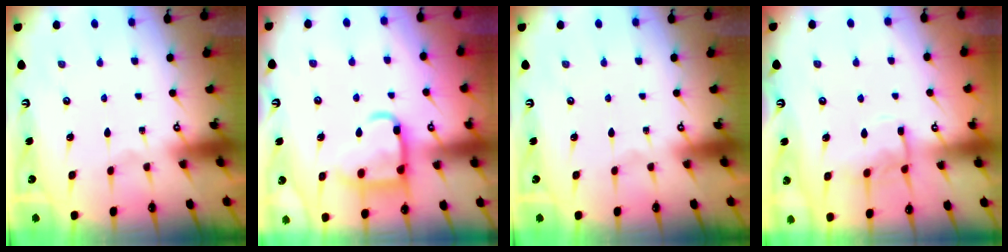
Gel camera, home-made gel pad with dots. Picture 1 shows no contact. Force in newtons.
{"total": 13.1, "press": 13.0, "slide": 1.5}
{"total": 0.0}
{"total": 9.5, "press": 9.4, "slide": 1.0}